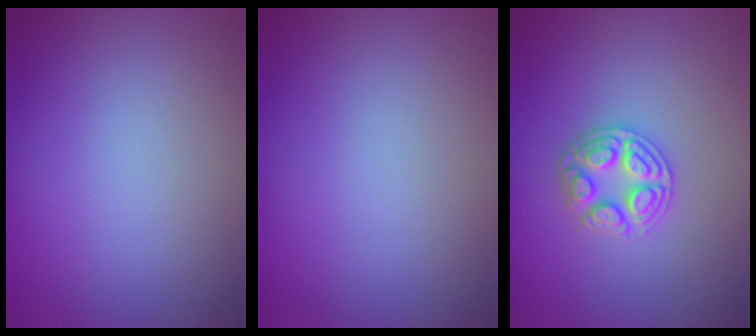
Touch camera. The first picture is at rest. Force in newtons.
{"total": 0.0}
{"total": 3.0, "press": 2.9, "slide": 0.4}